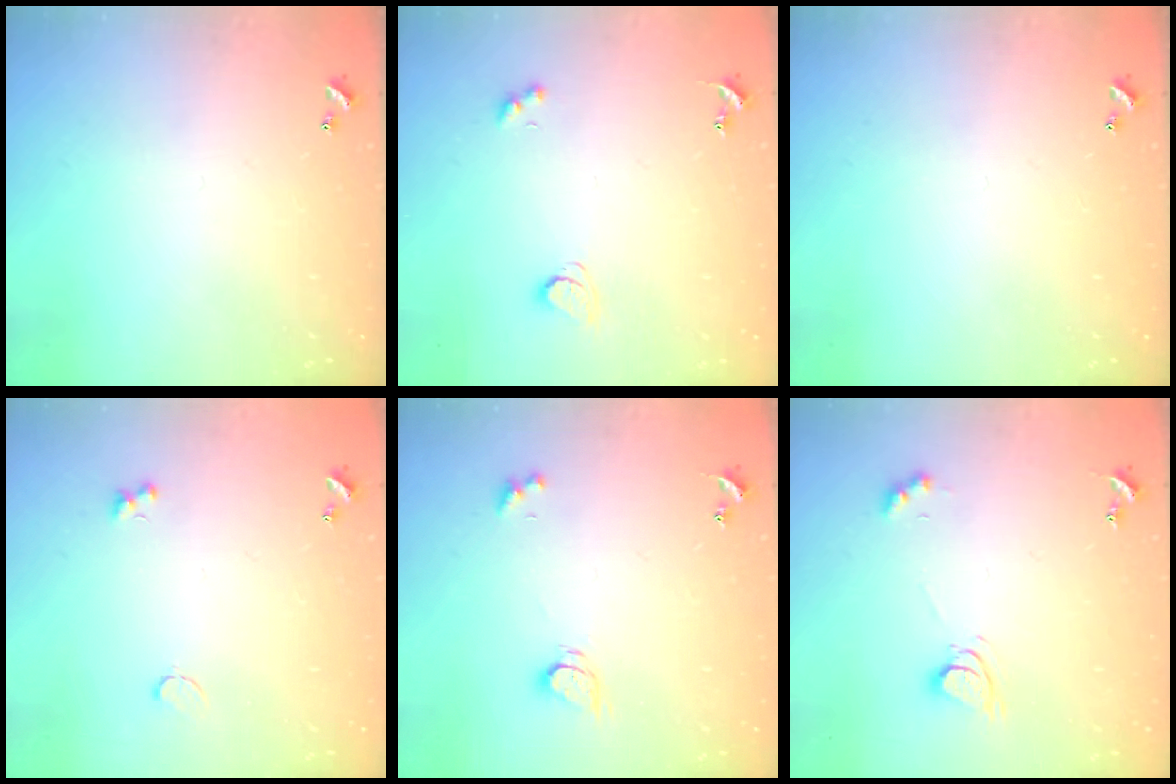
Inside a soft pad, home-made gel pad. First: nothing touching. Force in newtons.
{"total": 2.3, "press": 2.2, "slide": 0.7}
{"total": 0.0}
{"total": 1.4, "press": 1.3, "slide": 0.5}
{"total": 2.5, "press": 2.5, "slide": 0.4}
{"total": 6.2, "press": 6.2, "slide": 0.6}